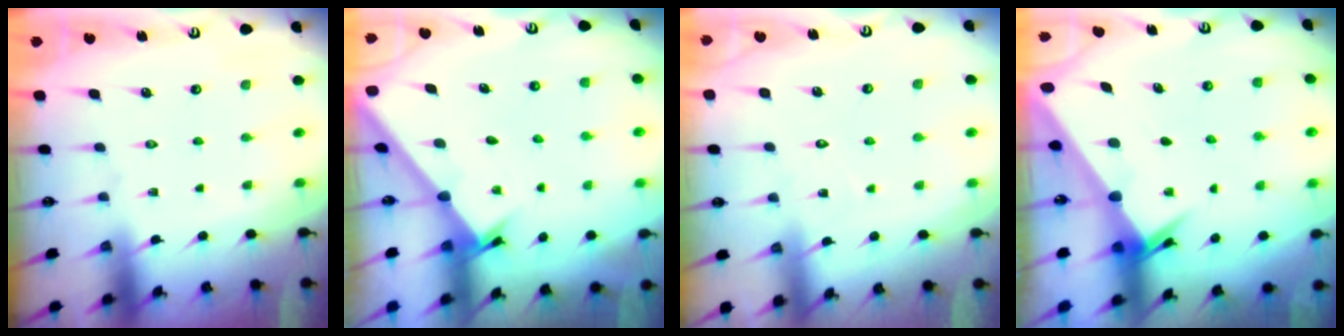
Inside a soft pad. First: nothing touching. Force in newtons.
{"total": 1.7, "press": 1.7, "slide": 0.2}
{"total": 5.5, "press": 5.4, "slide": 0.6}
{"total": 2.6, "press": 2.6, "slide": 0.2}